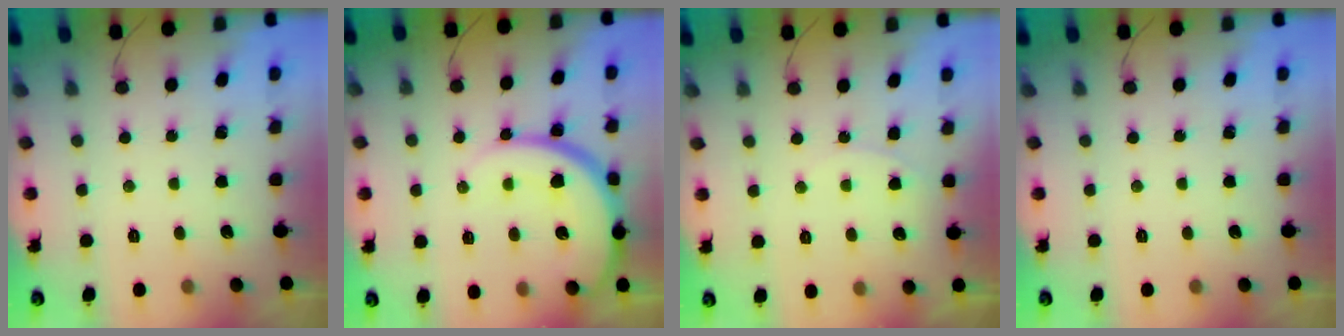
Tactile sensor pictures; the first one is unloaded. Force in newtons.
{"total": 13.8, "press": 13.8, "slide": 1.2}
{"total": 4.8, "press": 4.8, "slide": 0.7}
{"total": 0.0}